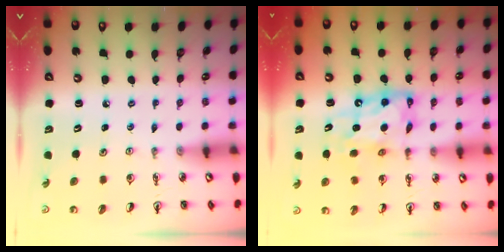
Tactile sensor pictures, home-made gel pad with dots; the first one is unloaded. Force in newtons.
{"total": 10.6, "press": 10.6, "slide": 1.0}